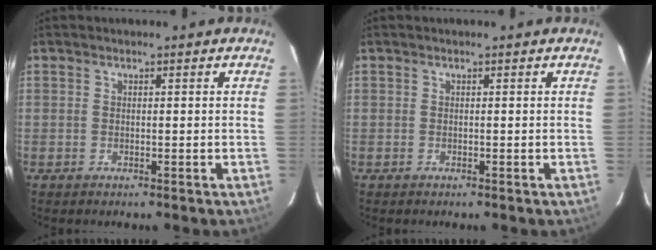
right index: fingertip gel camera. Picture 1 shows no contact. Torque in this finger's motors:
{"motor_torque": [-0.09, 0.06, -0.01, 0.01]}